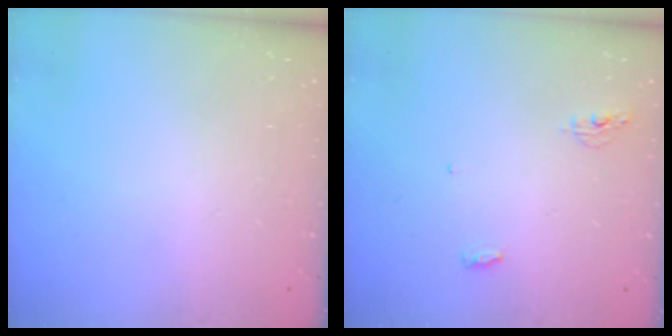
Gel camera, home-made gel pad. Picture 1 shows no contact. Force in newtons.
{"total": 4.1, "press": 4.0, "slide": 0.9}